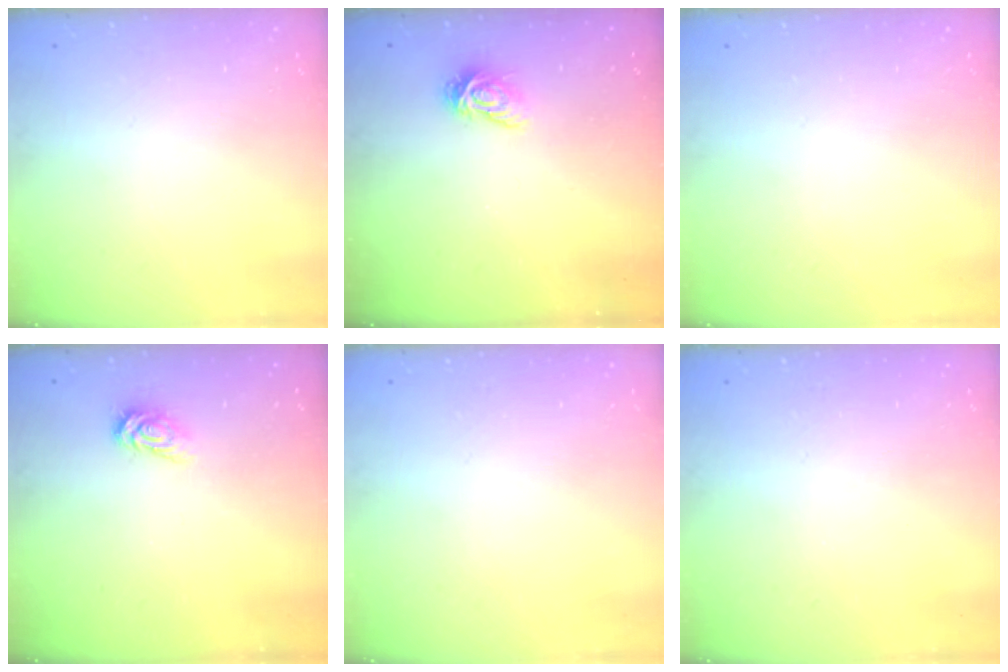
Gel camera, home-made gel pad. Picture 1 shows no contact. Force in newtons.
{"total": 5.6, "press": 5.6, "slide": 0.1}
{"total": 0.0}
{"total": 3.1, "press": 3.1, "slide": 0.0}
{"total": 0.0}
{"total": 0.0}